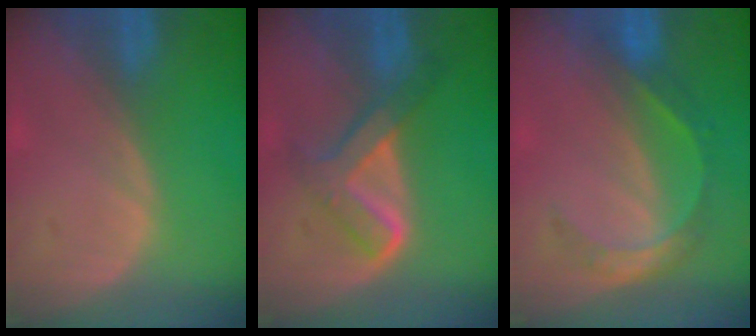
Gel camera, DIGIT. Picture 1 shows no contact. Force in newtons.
{"total": 5.8, "press": 5.8, "slide": 0.2}
{"total": 5.7, "press": 4.9, "slide": 2.9}